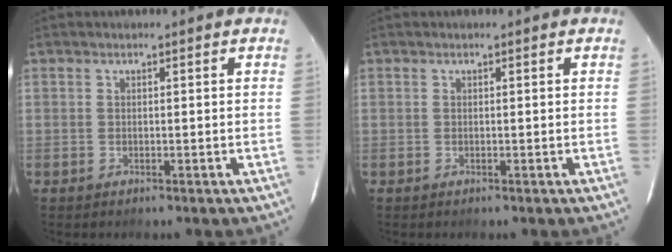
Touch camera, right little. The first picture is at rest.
{"total": 0.0}